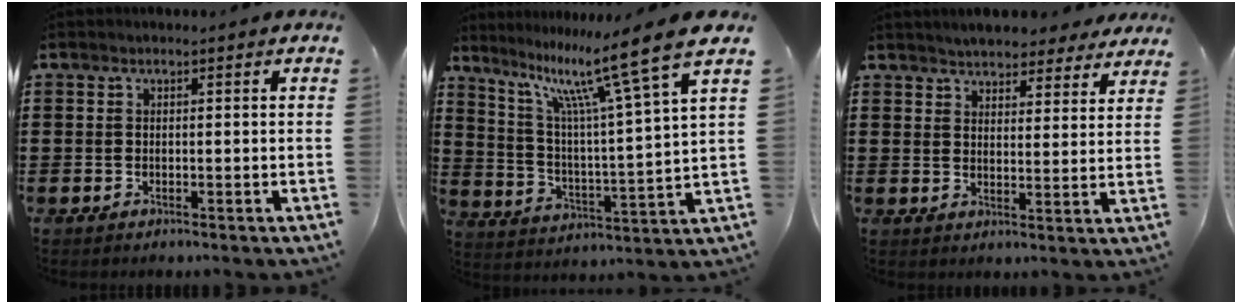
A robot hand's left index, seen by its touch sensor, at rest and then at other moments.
{"total": 13.1, "force": [9.5, 0.3, 9.0], "torque": [-0.182, -0.059, 0.146]}
{"total": 4.6, "force": [4.5, 0.7, 0.5], "torque": [-0.026, -0.014, 0.084]}